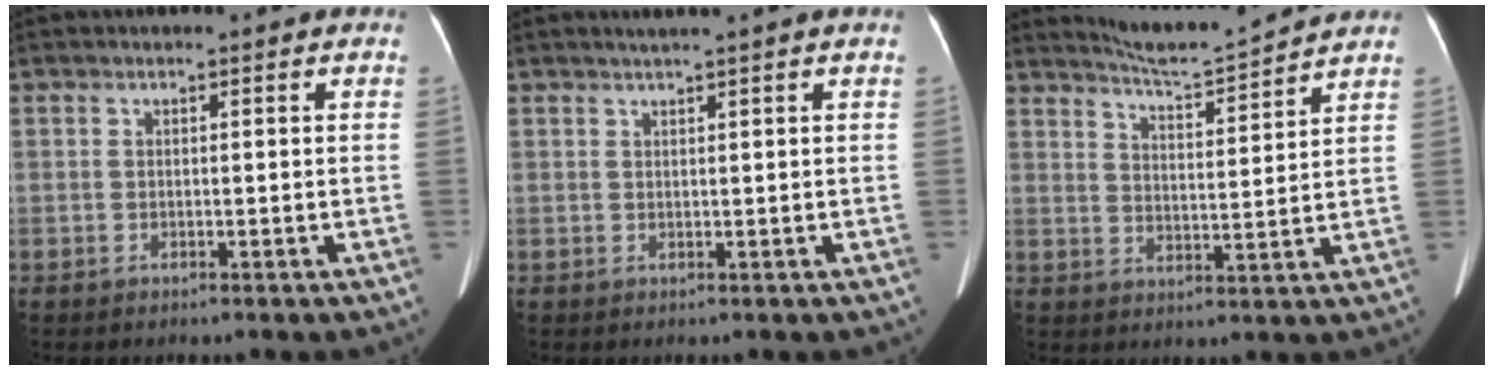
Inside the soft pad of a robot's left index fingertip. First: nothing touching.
{"total": 1.6, "force": [1.3, -0.6, 0.9], "torque": [-0.015, 0.001, 0.028]}
{"total": 8.4, "force": [8.2, -1.1, 1.3], "torque": [-0.038, -0.006, 0.134]}